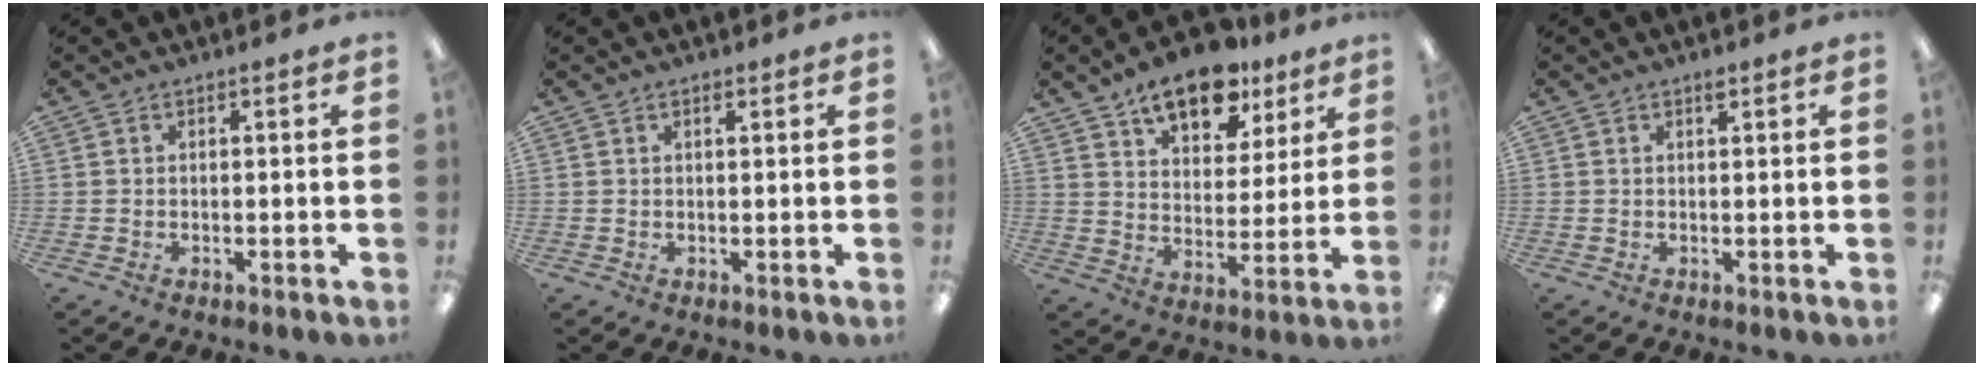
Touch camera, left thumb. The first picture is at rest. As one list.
[{"total": 0.8, "force": [0.6, 0.3, 0.4], "torque": [-0.002, -0.003, 0.009]}, {"total": 14.0, "force": [10.6, 6.5, 6.3], "torque": [-0.086, -0.061, 0.188]}, {"total": 1.0, "force": [0.8, 0.2, 0.6], "torque": [-0.006, -0.003, 0.013]}]